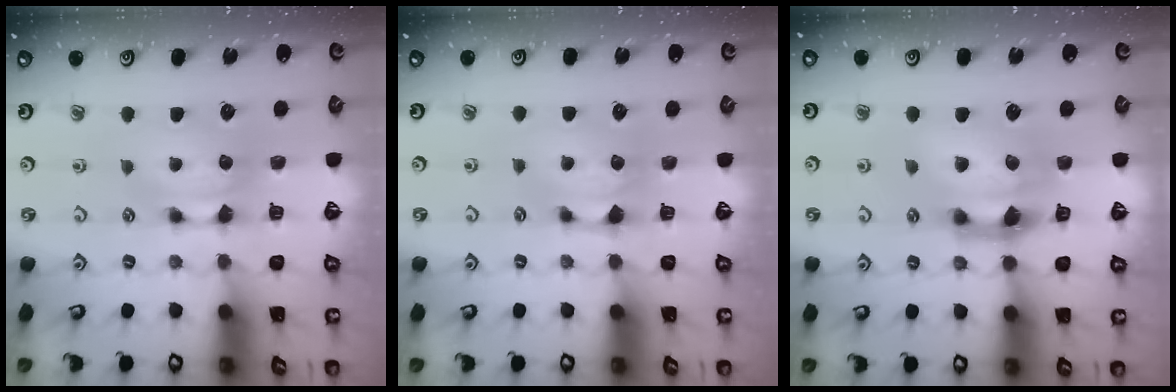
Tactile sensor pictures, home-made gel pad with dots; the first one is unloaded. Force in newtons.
{"total": 1.0, "press": 0.7, "slide": 0.6}
{"total": 4.5, "press": 3.9, "slide": 2.1}